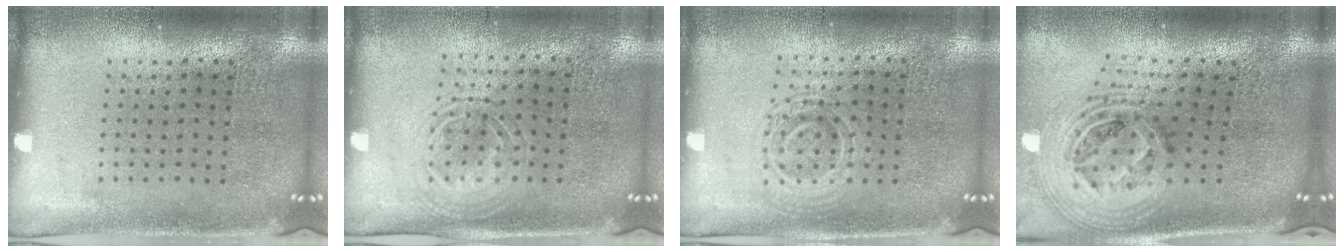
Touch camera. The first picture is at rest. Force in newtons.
{"total": 1.5, "press": 1.3, "slide": 0.6}
{"total": 1.3, "press": 1.2, "slide": 0.3}
{"total": 2.6, "press": 1.8, "slide": 1.9}